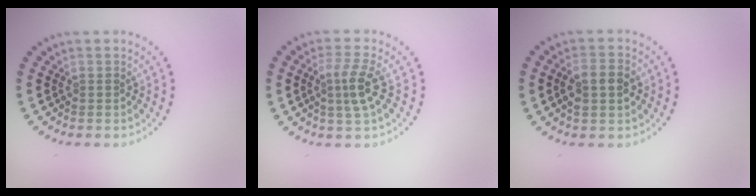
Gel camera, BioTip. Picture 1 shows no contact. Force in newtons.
{"total": 2.9, "press": 2.5, "slide": 1.4}
{"total": 2.8, "press": 2.8, "slide": 0.4}